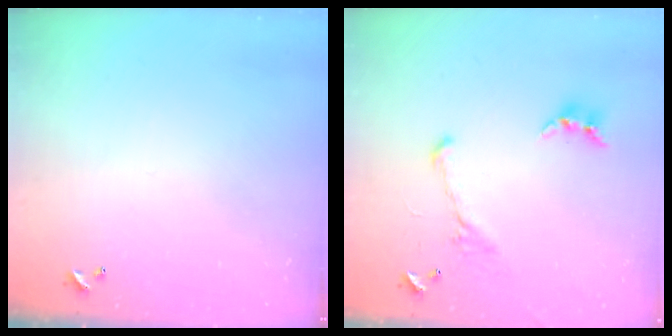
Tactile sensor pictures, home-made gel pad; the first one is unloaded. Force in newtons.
{"total": 1.4, "press": 0.6, "slide": 1.2}